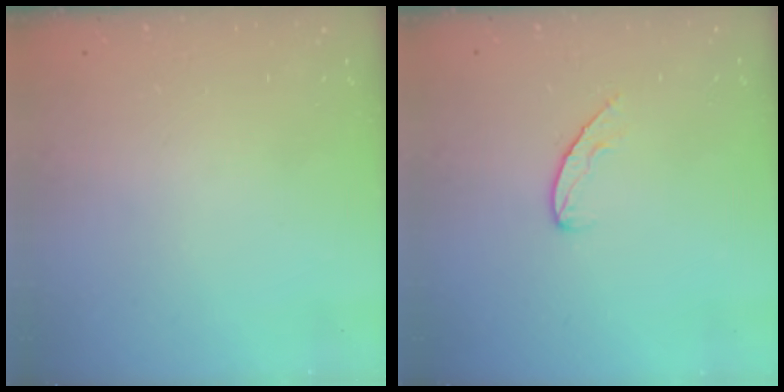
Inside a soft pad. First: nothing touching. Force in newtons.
{"total": 6.6, "press": 6.6, "slide": 0.6}